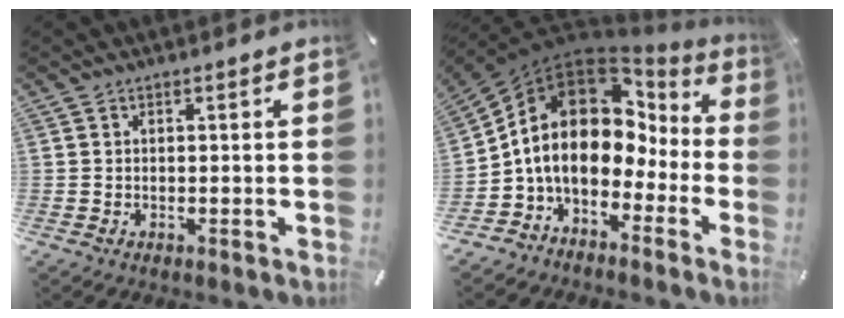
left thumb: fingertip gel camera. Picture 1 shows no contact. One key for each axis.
{"total": 13.3, "fx": 0.9, "fy": 10.2, "fz": 8.4, "tx": -0.166, "ty": -0.019, "tz": 0.013}